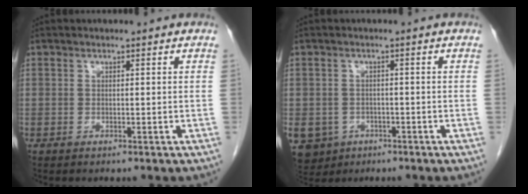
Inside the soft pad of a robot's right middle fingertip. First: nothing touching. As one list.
[{"total": 8.3, "force": [-4.0, 6.9, 2.2], "torque": [-0.063, 0.003, -0.055]}]